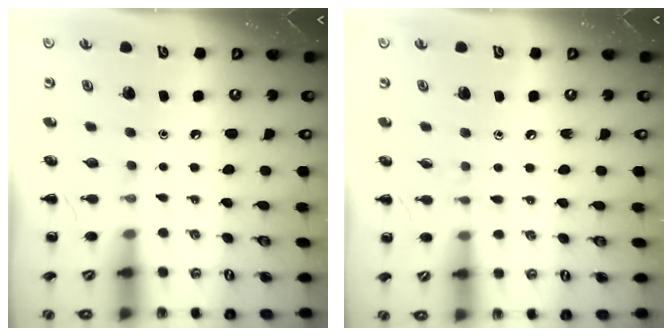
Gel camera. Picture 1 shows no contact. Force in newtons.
{"total": 4.4, "press": 4.0, "slide": 1.8}